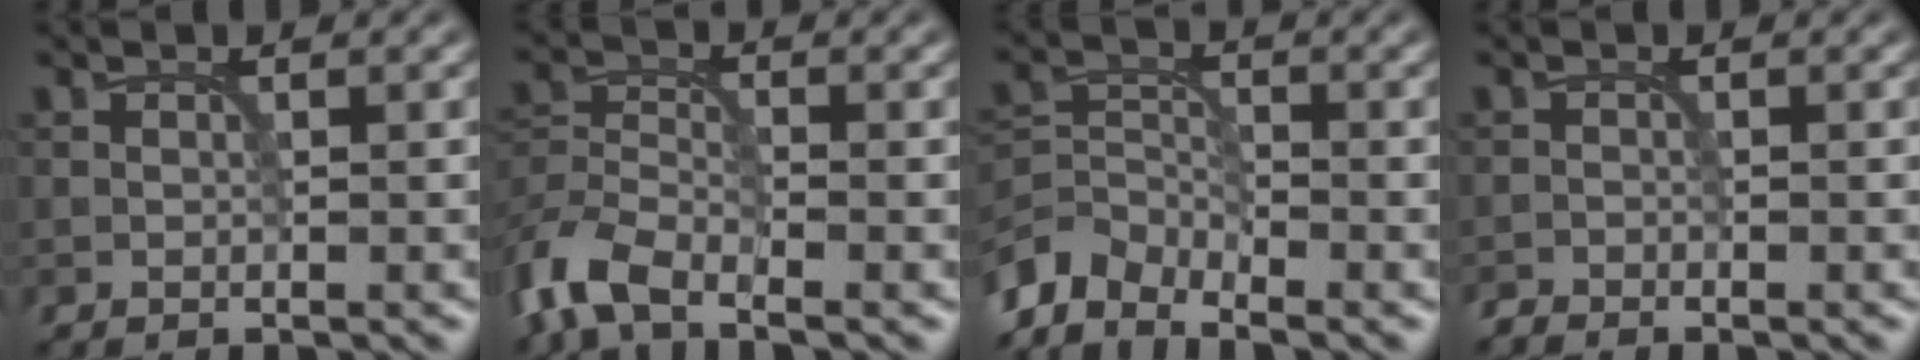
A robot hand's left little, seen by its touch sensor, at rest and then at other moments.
{"total": 5.6, "force": [-4.1, 2.2, 3.2], "torque": [-0.072, -0.006, -0.094]}
{"total": 4.8, "force": [-4.1, 1.9, 1.6], "torque": [-0.034, -0.007, -0.092]}
{"total": 0.9, "force": [-0.7, -0.4, -0.3], "torque": [0.009, -0.001, -0.020]}